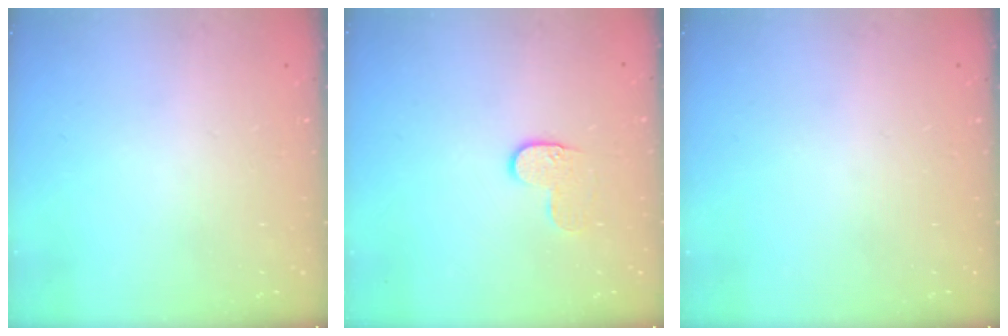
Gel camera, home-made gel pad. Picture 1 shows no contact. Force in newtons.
{"total": 5.4, "press": 5.4, "slide": 0.3}
{"total": 0.0}